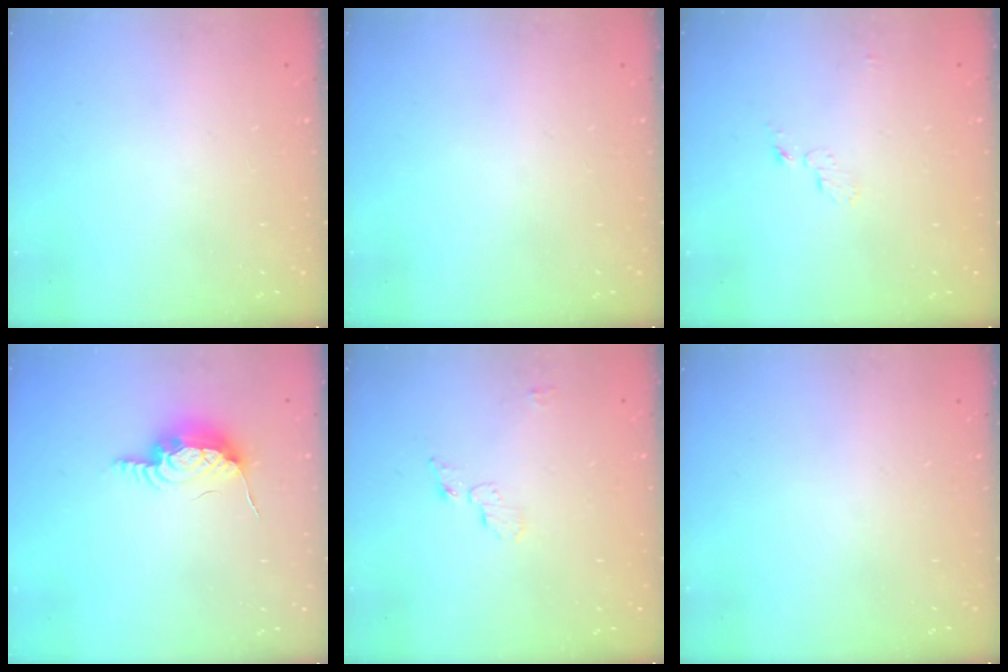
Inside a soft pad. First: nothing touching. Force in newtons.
{"total": 0.0}
{"total": 3.9, "press": 3.9, "slide": 0.4}
{"total": 10.3, "press": 10.2, "slide": 0.9}
{"total": 4.8, "press": 4.8, "slide": 0.4}
{"total": 0.0}